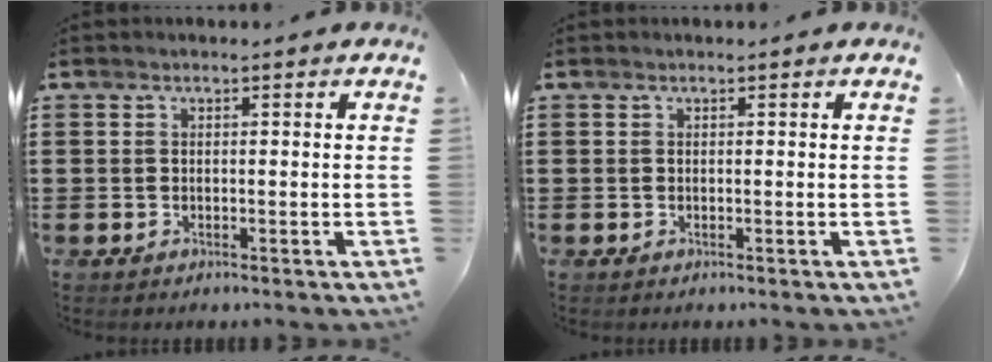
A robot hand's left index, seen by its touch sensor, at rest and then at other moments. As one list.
[{"total": 0.0}]